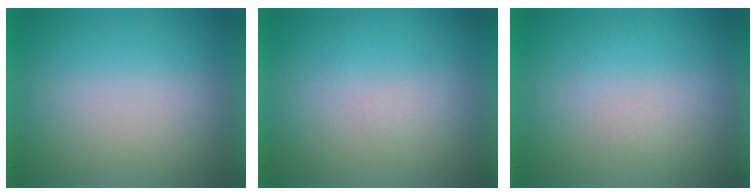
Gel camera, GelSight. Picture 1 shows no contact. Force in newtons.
{"total": 1.0}
{"total": 1.2}